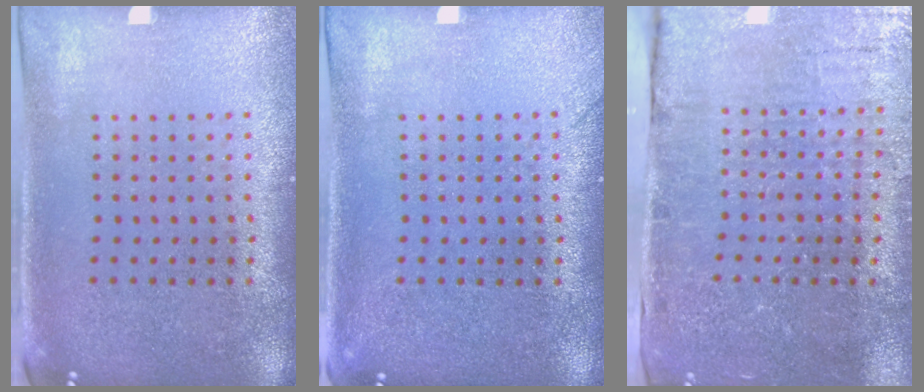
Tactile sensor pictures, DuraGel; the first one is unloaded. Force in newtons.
{"total": 1.0, "press": 0.9, "slide": 0.3}
{"total": 4.1, "press": 4.1, "slide": 0.5}